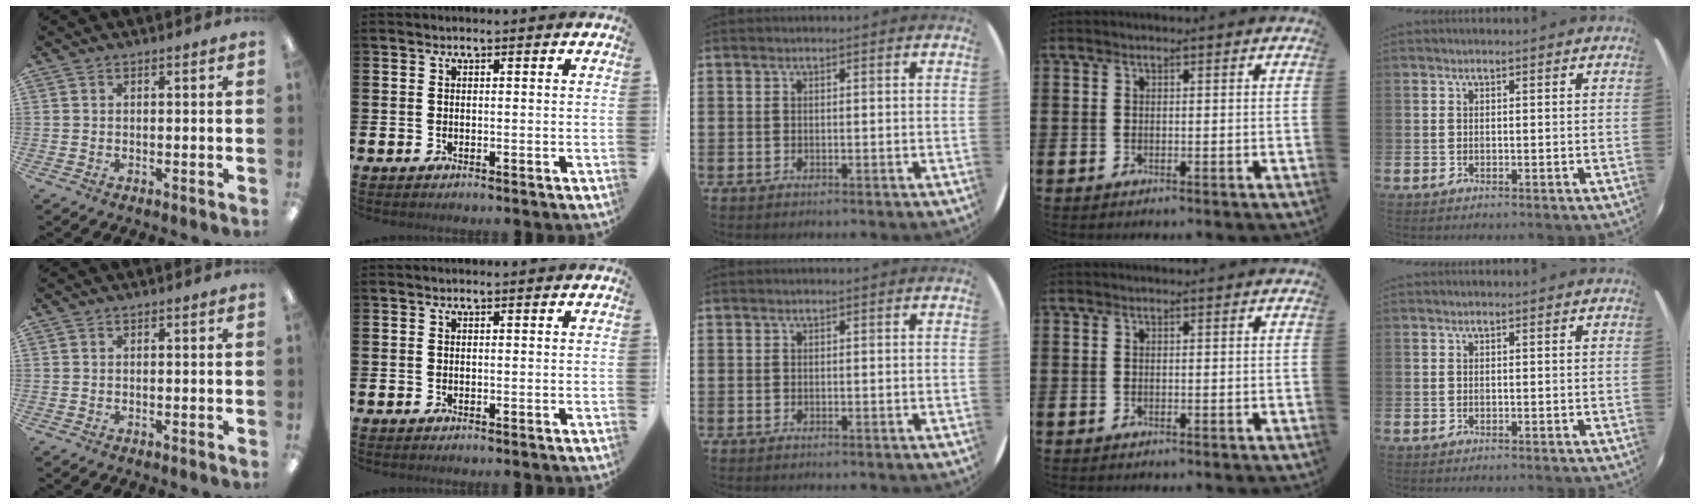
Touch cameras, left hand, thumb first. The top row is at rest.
{}